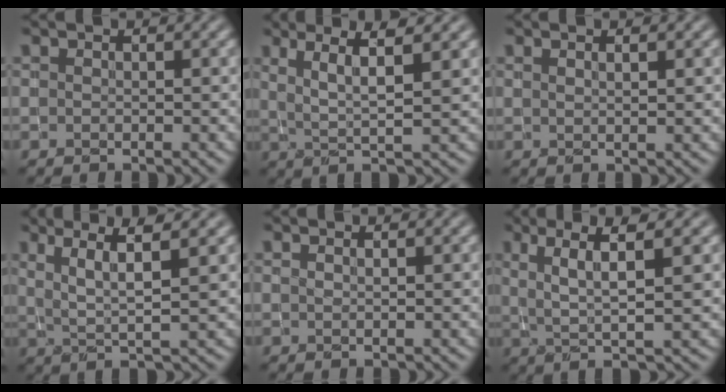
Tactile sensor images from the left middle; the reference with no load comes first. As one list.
[{"total": 4.4, "force": [1.8, 0.6, 4.0], "torque": [-0.075, -0.004, 0.037]}, {"total": 1.9, "force": [1.1, 0.7, 1.5], "torque": [-0.004, -0.001, 0.006]}, {"total": 4.6, "force": [1.8, 0.6, 4.2], "torque": [-0.079, -0.002, 0.038]}, {"total": 0.7, "force": [0.5, 0.2, 0.4], "torque": [-0.002, -0.008, 0.002]}, {"total": 5.3, "force": [1.5, 0.8, 5.0], "torque": [-0.093, 0.001, 0.030]}]